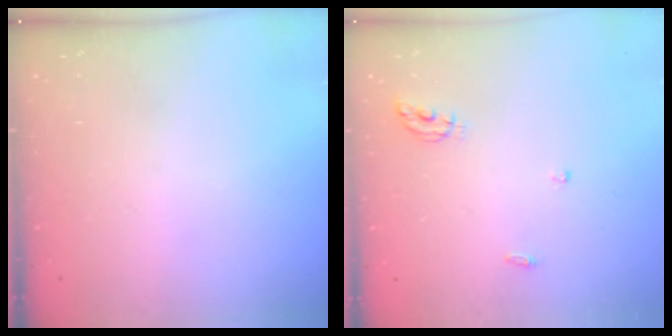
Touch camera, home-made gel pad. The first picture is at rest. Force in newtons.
{"total": 5.2, "press": 5.2, "slide": 0.4}